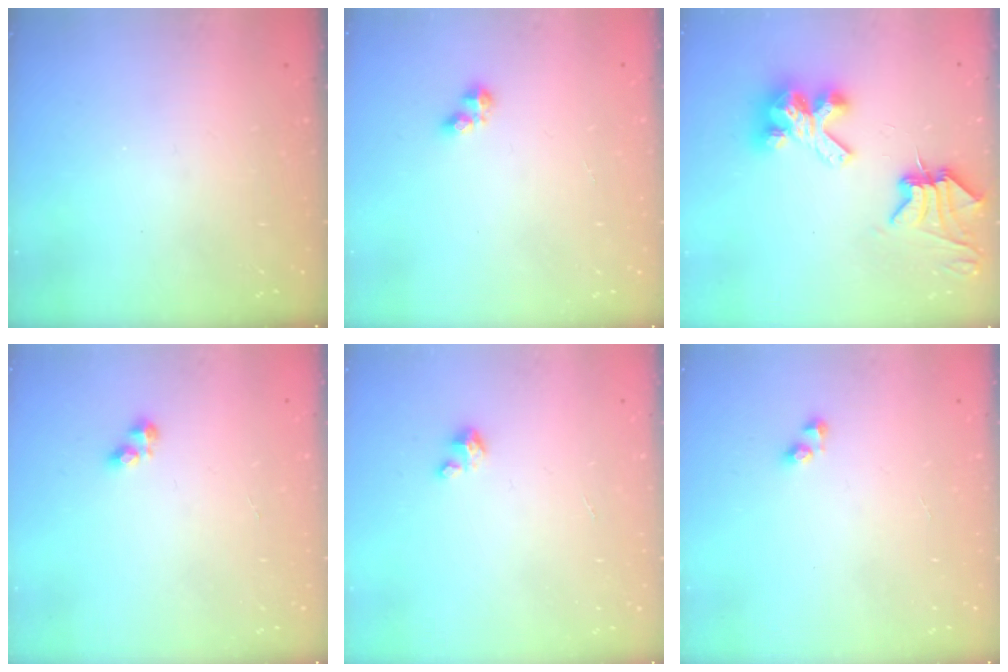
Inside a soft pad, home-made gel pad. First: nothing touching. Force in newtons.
{"total": 2.7, "press": 2.6, "slide": 0.3}
{"total": 7.9, "press": 7.9, "slide": 0.9}
{"total": 2.7, "press": 2.6, "slide": 0.5}
{"total": 2.7, "press": 2.7, "slide": 0.1}
{"total": 2.9, "press": 2.9, "slide": 0.1}